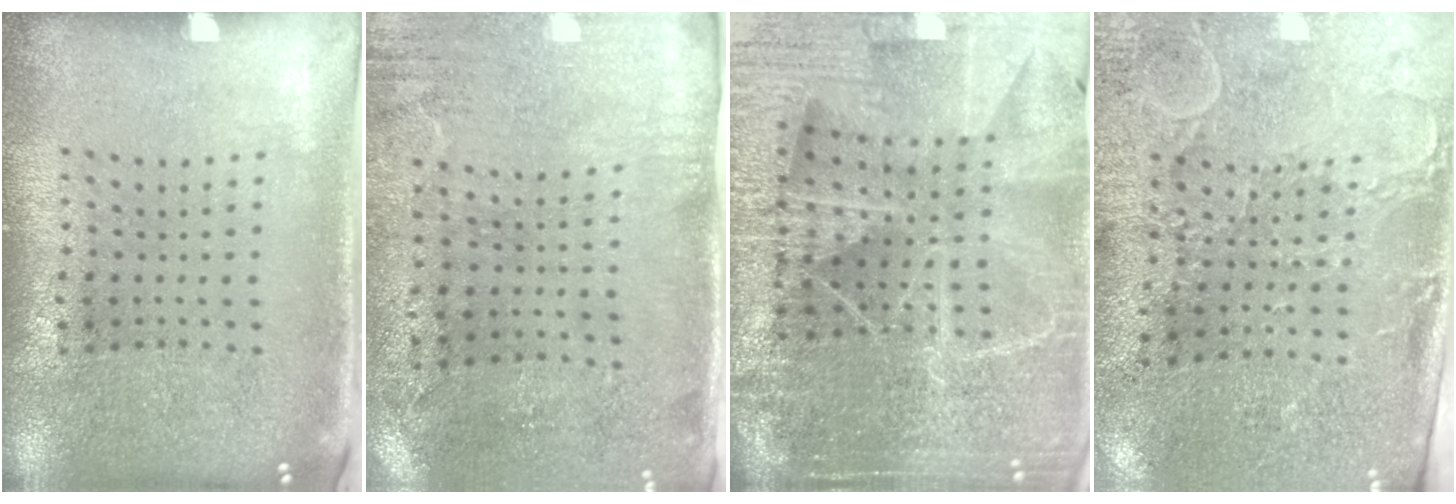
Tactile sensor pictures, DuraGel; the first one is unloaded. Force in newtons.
{"total": 3.0, "press": 2.4, "slide": 1.8}
{"total": 5.4, "press": 4.8, "slide": 2.5}
{"total": 2.9, "press": 2.5, "slide": 1.6}